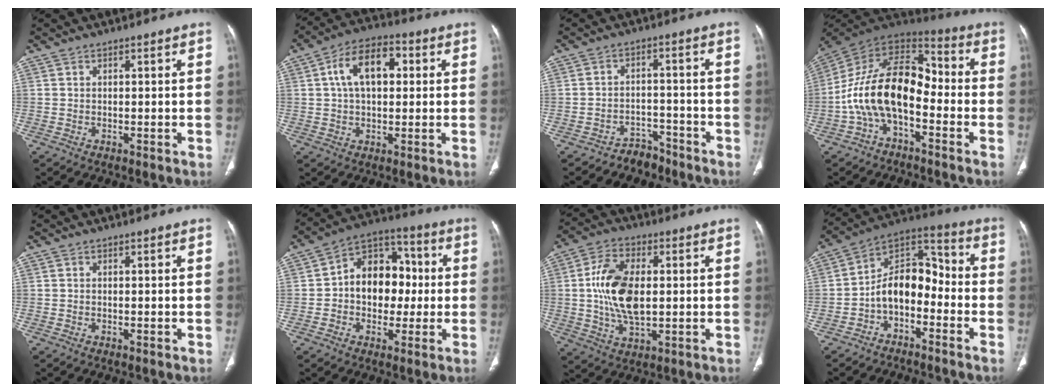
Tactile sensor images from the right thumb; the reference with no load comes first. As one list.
[{"total": 11.1, "force": [2.4, 6.6, 8.7], "torque": [-0.140, 0.023, 0.034]}, {"total": 4.9, "force": [-4.0, 2.8, 0.1], "torque": [0.009, 0.044, -0.061]}, {"total": 17.3, "force": [-4.0, 9.6, 13.8], "torque": [-0.237, 0.073, -0.081]}, {"total": 0.0}, {"total": 12.7, "force": [0.2, 9.4, 8.5], "torque": [-0.079, 0.031, -0.004]}, {"total": 13.0, "force": [0.8, 7.3, 10.7], "torque": [-0.202, 0.002, 0.019]}, {"total": 11.8, "force": [-3.6, 7.5, 8.3], "torque": [-0.110, 0.075, -0.075]}]